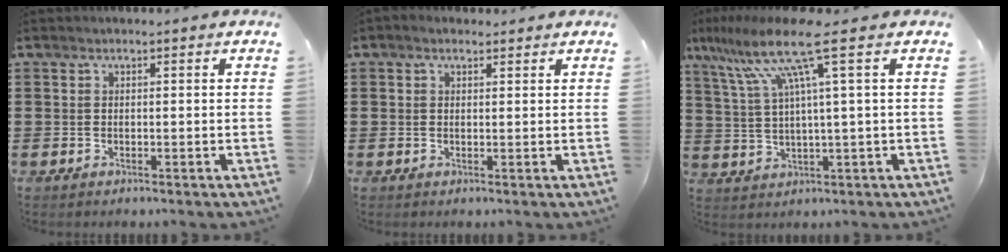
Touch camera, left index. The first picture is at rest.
{"total": 1.0, "force": [0.7, 0.6, 0.4], "torque": [-0.009, 0.006, 0.012]}
{"total": 11.6, "force": [5.3, 0.3, 10.3], "torque": [-0.232, -0.016, 0.078]}